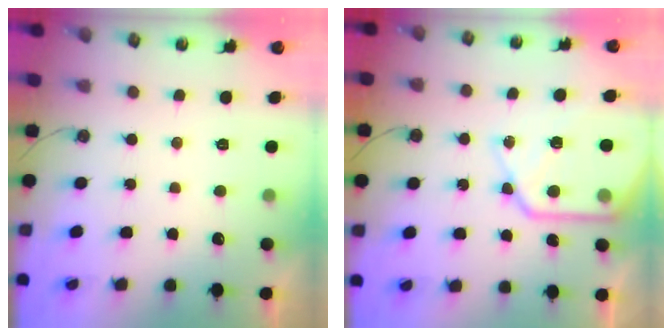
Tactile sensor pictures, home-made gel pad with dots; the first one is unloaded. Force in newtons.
{"total": 17.2, "press": 17.1, "slide": 2.0}